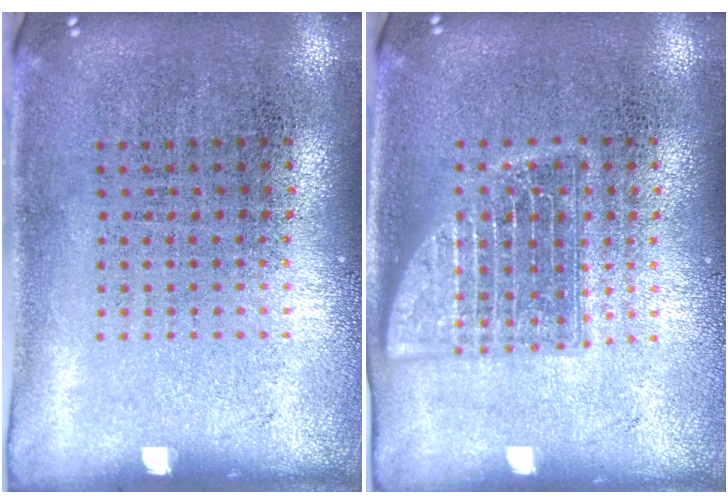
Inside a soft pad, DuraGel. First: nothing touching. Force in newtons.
{"total": 2.3, "press": 2.3, "slide": 0.3}